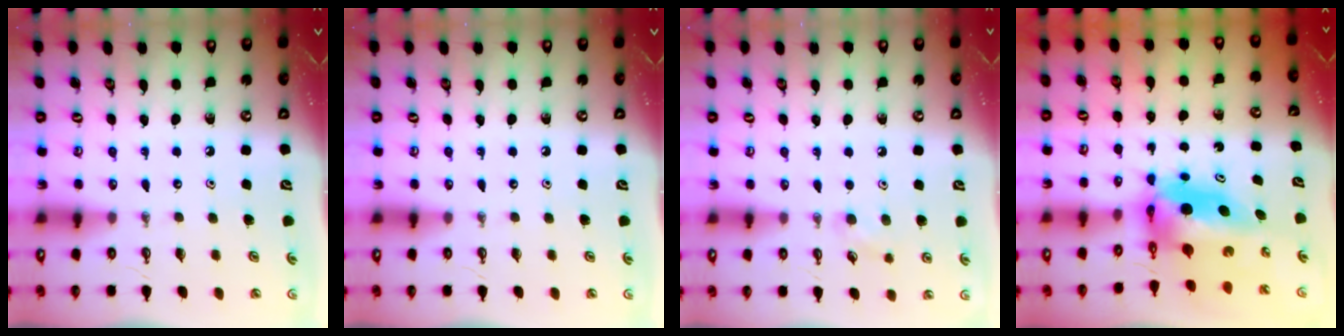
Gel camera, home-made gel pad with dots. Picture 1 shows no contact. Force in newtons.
{"total": 0.0}
{"total": 5.7, "press": 5.5, "slide": 1.3}
{"total": 7.2, "press": 7.2, "slide": 0.4}